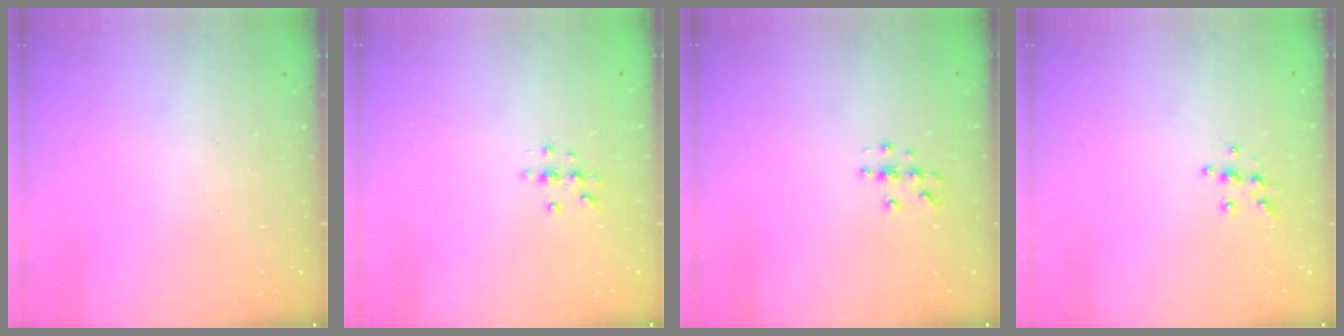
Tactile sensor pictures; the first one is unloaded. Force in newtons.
{"total": 3.7, "press": 3.7, "slide": 0.4}
{"total": 4.0, "press": 4.0, "slide": 0.5}
{"total": 5.3, "press": 5.2, "slide": 0.2}